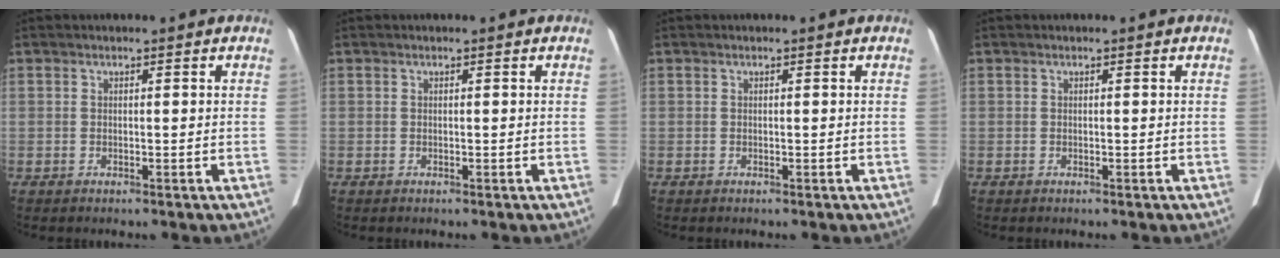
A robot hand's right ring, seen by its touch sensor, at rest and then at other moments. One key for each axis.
{"total": 0.0}
{"total": 0.0}
{"total": 0.0}